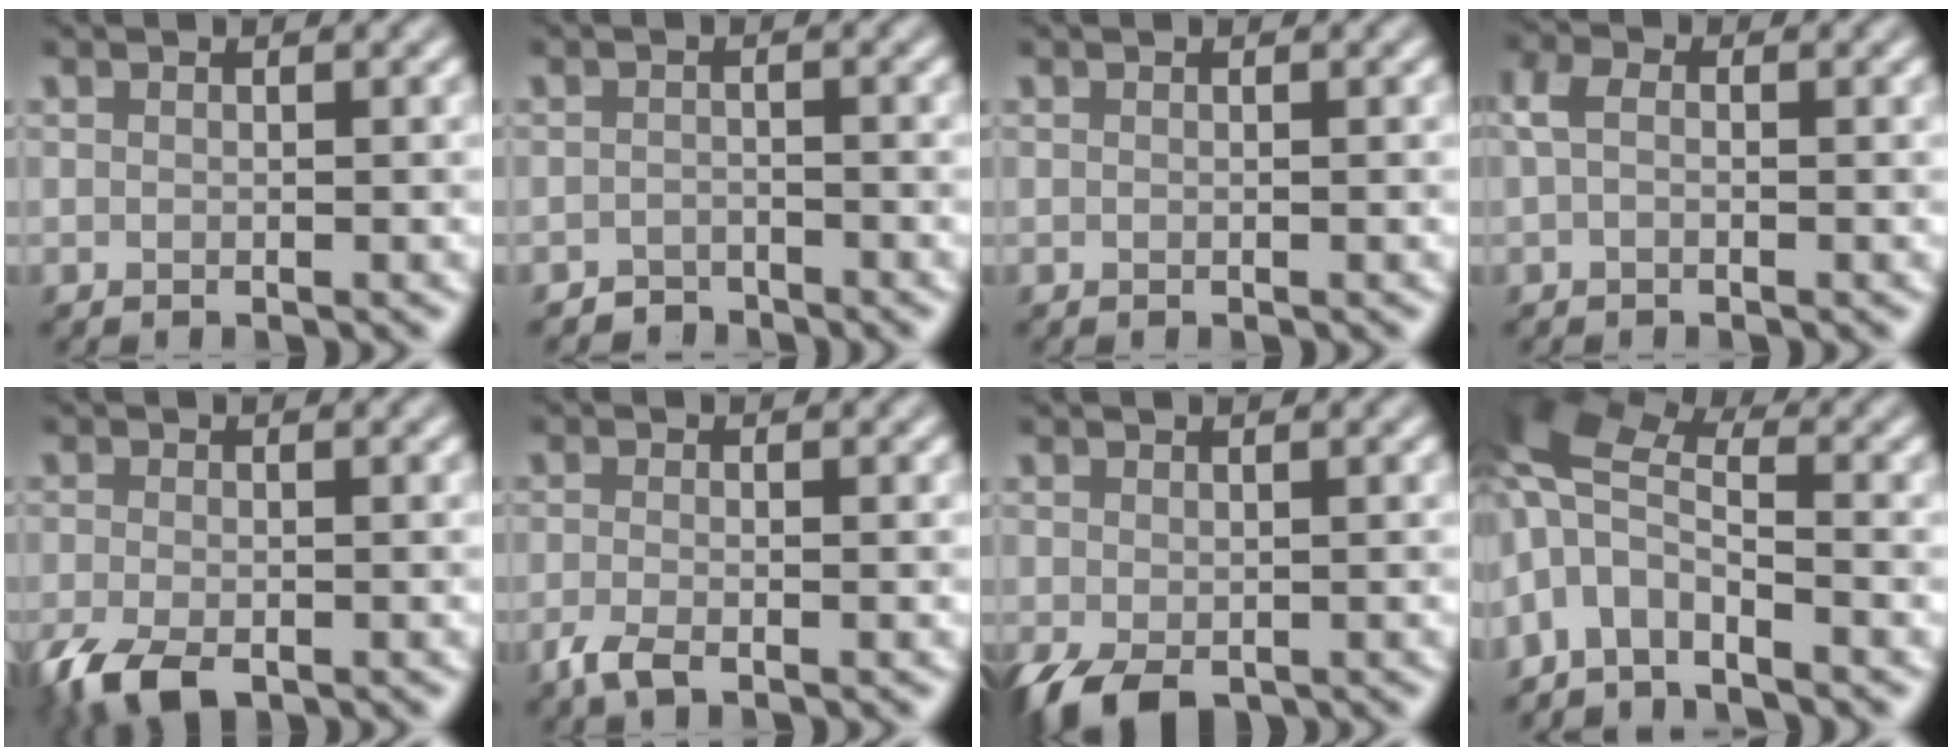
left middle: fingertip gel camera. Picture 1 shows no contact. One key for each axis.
{"total": 1.5, "fx": -1.4, "fy": 0.6, "fz": -0.2, "tx": 0.008, "ty": 0.006, "tz": -0.027}
{"total": 0.0}
{"total": 1.6, "fx": -0.1, "fy": 1.0, "fz": 1.3, "tx": -0.029, "ty": 0.006, "tz": -0.008}
{"total": 4.5, "fx": -2.7, "fy": 2.1, "fz": 3.0, "tx": -0.058, "ty": -0.010, "tz": -0.054}
{"total": 2.0, "fx": -1.3, "fy": 0.6, "fz": 1.4, "tx": -0.033, "ty": -0.006, "tz": -0.031}
{"total": 3.3, "fx": -1.7, "fy": 1.8, "fz": 2.1, "tx": -0.041, "ty": -0.010, "tz": -0.029}
{"total": 5.3, "fx": -2.6, "fy": 2.5, "fz": 3.8, "tx": -0.076, "ty": 0.007, "tz": -0.064}